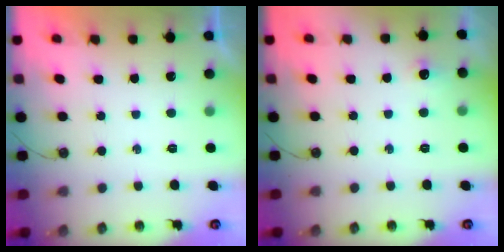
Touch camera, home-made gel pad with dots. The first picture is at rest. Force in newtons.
{"total": 5.7, "press": 5.6, "slide": 1.1}